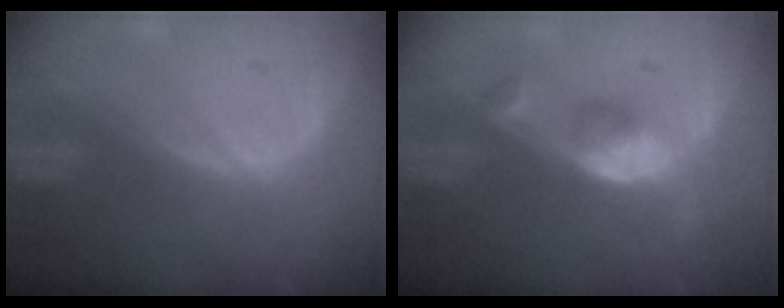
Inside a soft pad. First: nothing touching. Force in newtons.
{"total": 5.5, "press": 5.0, "slide": 2.3}